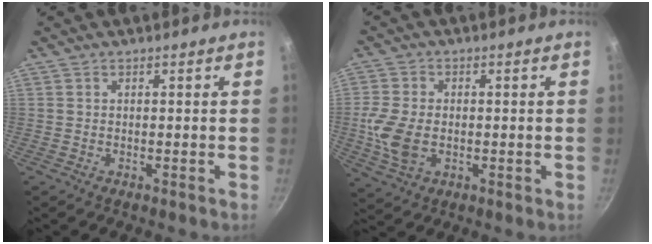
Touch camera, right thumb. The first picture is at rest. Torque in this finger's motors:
{"motor_torque": [0.58, 0.55, 1.02, -0.28, 0.27]}